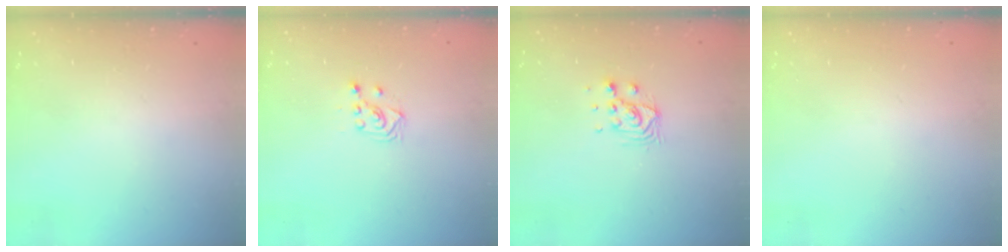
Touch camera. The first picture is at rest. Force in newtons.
{"total": 3.1, "press": 3.1, "slide": 0.8}
{"total": 7.6, "press": 7.6, "slide": 0.3}
{"total": 0.0}